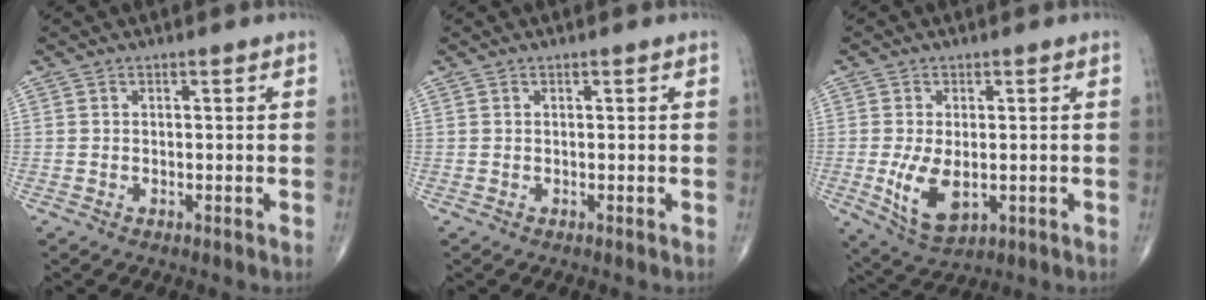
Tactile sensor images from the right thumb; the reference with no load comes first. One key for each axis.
{"total": 0.0}
{"total": 8.3, "fx": -1.3, "fy": 4.5, "fz": 6.8, "tx": -0.127, "ty": -0.017, "tz": -0.012}